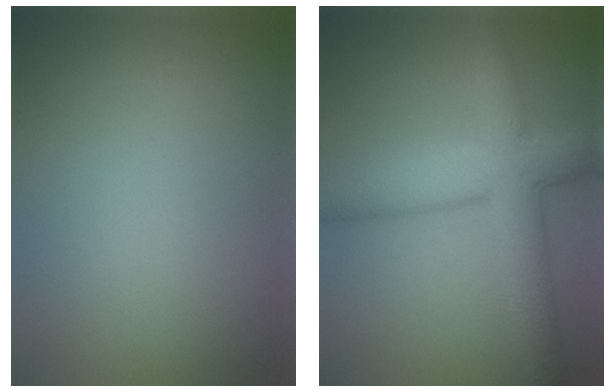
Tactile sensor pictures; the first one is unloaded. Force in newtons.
{"total": 6.9, "press": 6.9, "slide": 0.3}